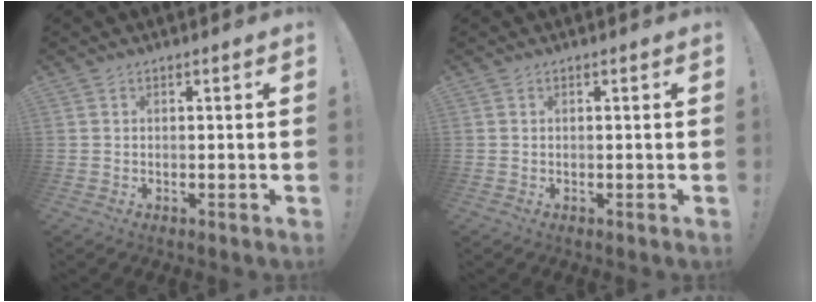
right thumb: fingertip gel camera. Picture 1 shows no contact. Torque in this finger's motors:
{"motor_torque": [0.17, -0.07, -0.07, -0.08, 0.04]}